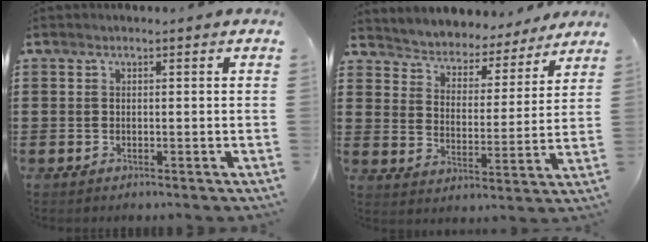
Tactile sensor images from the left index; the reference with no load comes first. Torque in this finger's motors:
{"motor_torque": [2.14, 0.00, 0.55, 0.03]}